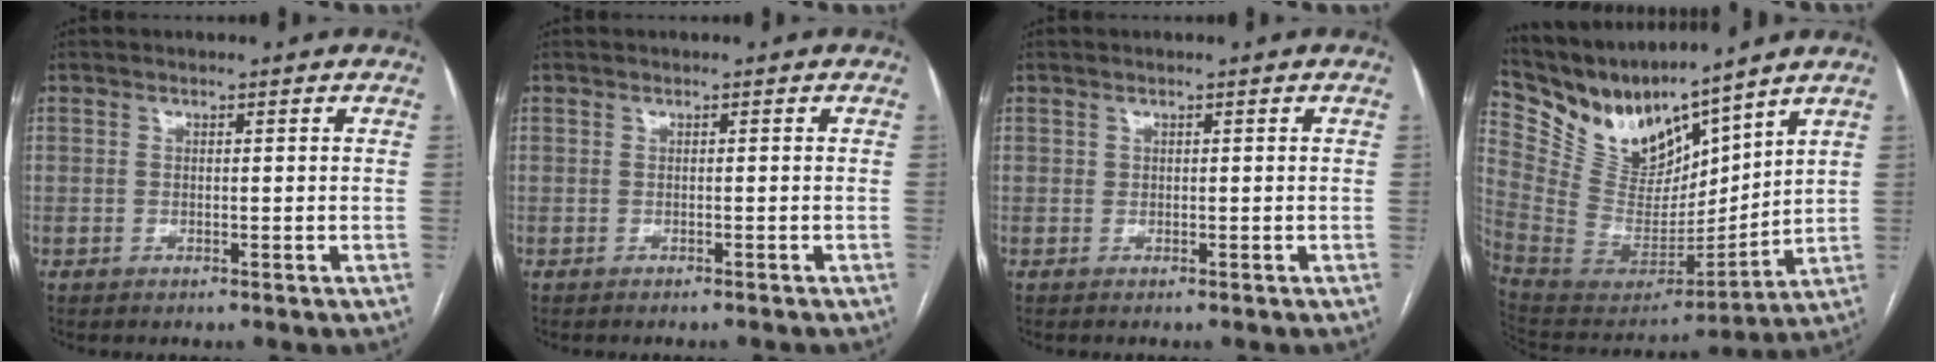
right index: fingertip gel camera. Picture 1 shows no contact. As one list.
[{"total": 1.3, "force": [-1.2, -0.1, 0.4], "torque": [-0.004, -0.001, -0.014]}, {"total": 0.0}, {"total": 15.3, "force": [13.8, 3.5, 5.6], "torque": [-0.122, 0.003, 0.286]}]